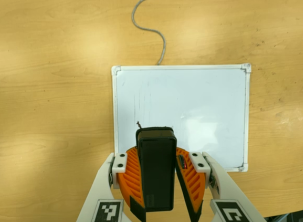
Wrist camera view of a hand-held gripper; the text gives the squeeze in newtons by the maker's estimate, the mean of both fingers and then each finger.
{"total": 9.0, "left": 9.3, "right": 8.8}